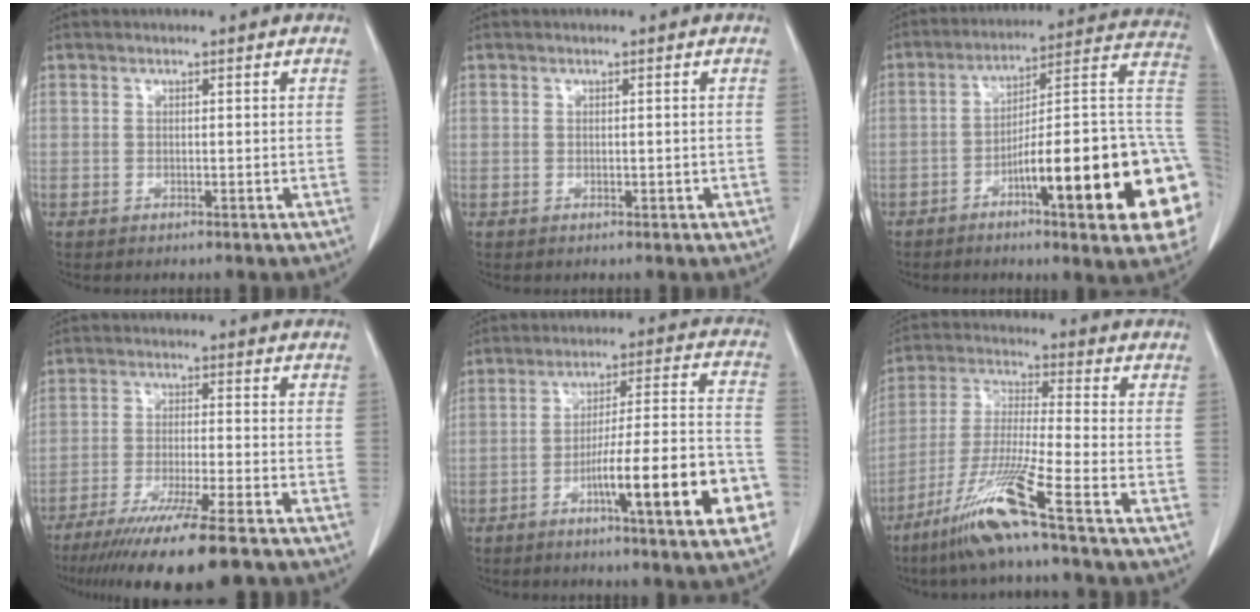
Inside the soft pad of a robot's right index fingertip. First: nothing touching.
{"total": 0.7, "force": [-0.2, 0.4, 0.6], "torque": [-0.010, 0.004, 0.001]}
{"total": 24.4, "force": [-6.7, 3.0, 23.3], "torque": [-0.232, 0.016, -0.093]}
{"total": 14.5, "force": [-11.1, -0.1, 9.3], "torque": [-0.156, -0.045, -0.179]}
{"total": 17.5, "force": [-7.1, 1.2, 16.0], "torque": [-0.198, 0.017, -0.101]}
{"total": 12.1, "force": [-7.6, -1.8, 9.3], "torque": [-0.190, -0.040, -0.151]}